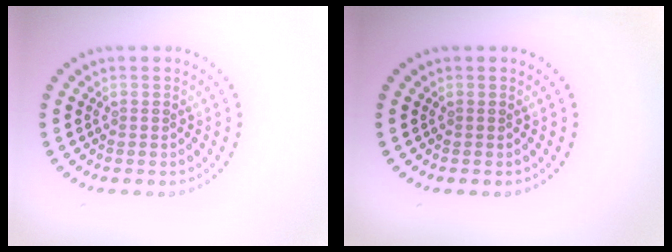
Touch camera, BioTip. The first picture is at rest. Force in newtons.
{"total": 0.0}